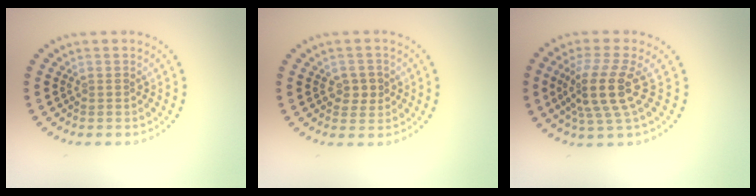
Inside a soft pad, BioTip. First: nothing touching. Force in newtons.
{"total": 1.8, "press": 1.8, "slide": 0.5}
{"total": 4.3, "press": 3.3, "slide": 2.7}